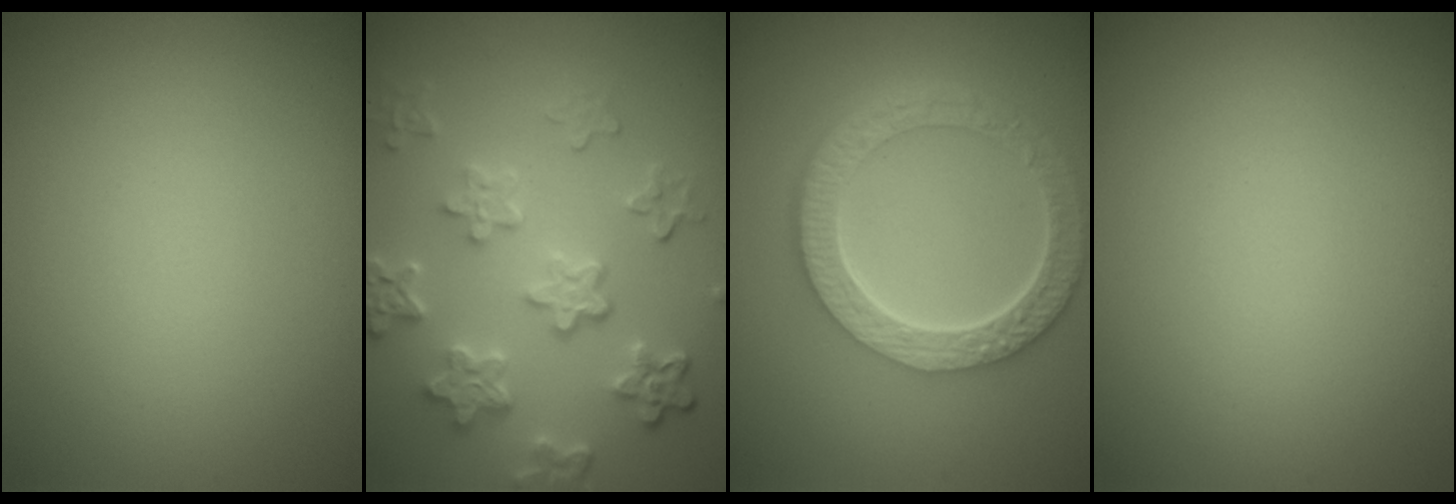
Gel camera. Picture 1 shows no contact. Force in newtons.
{"total": 6.0, "press": 4.5, "slide": 4.0}
{"total": 6.8, "press": 5.0, "slide": 4.6}
{"total": 0.0}